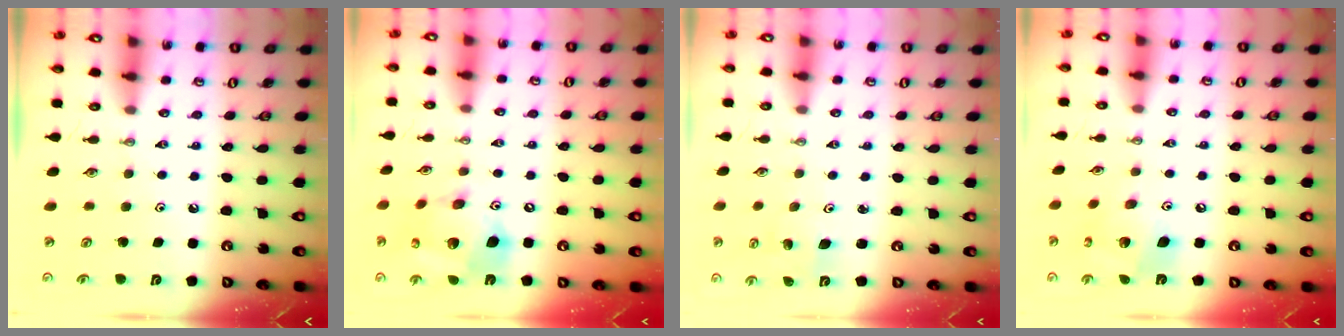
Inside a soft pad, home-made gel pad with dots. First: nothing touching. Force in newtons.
{"total": 16.5, "press": 16.3, "slide": 2.5}
{"total": 2.3, "press": 2.3, "slide": 0.2}
{"total": 11.6, "press": 11.6, "slide": 1.0}